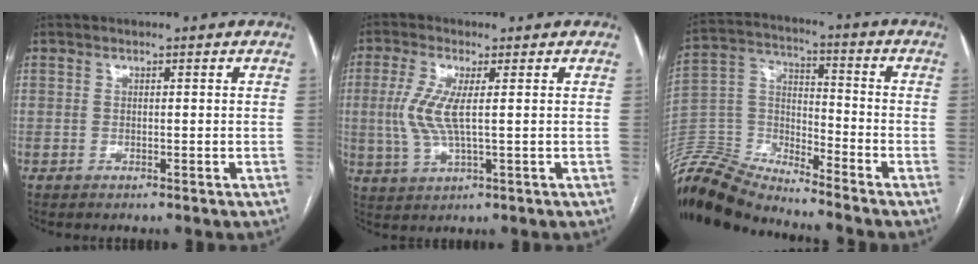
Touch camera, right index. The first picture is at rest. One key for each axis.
{"total": 6.4, "fx": 0.6, "fy": 1.2, "fz": 6.2, "tx": -0.154, "ty": -0.003, "tz": 0.012}
{"total": 14.1, "fx": -13.8, "fy": 1.5, "fz": 2.2, "tx": -0.047, "ty": 0.040, "tz": -0.266}